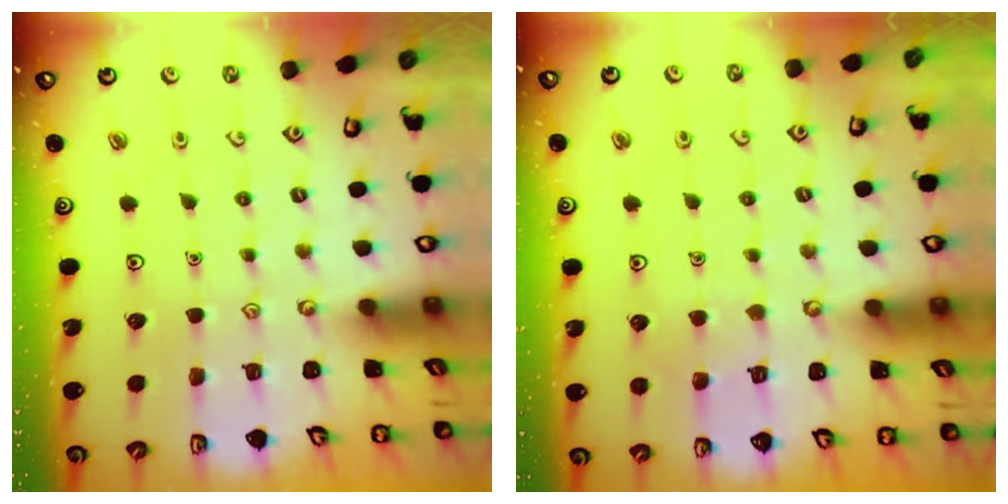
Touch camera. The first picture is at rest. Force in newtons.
{"total": 4.0, "press": 4.0, "slide": 0.4}